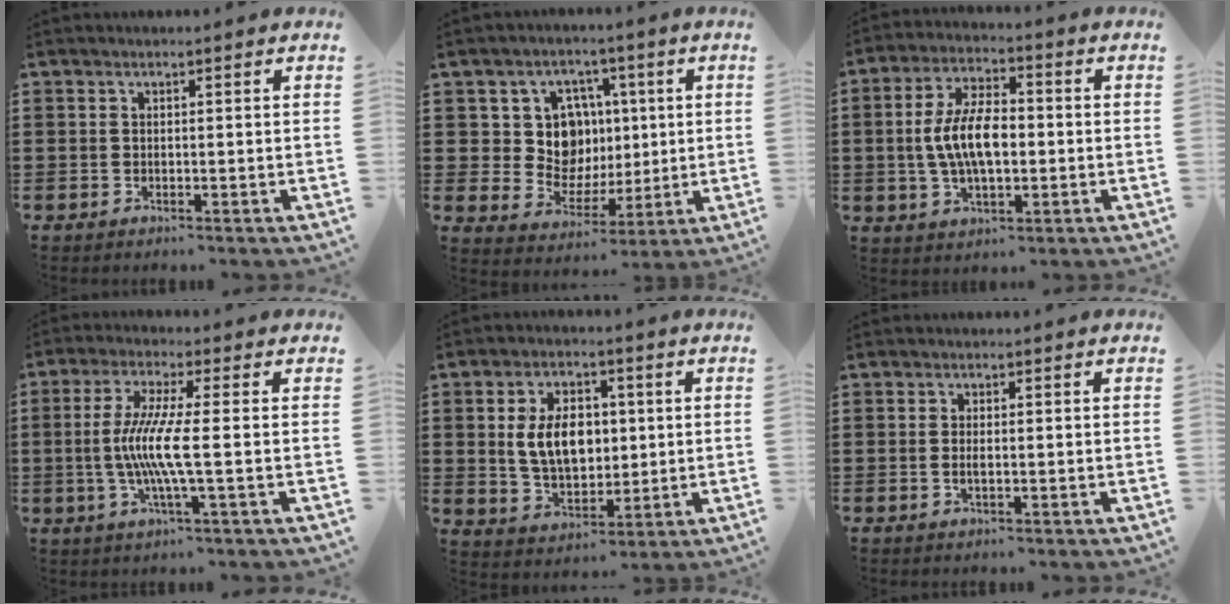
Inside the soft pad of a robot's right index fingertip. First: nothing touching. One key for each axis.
{"total": 9.7, "fx": 1.9, "fy": 8.6, "fz": 4.1, "tx": -0.095, "ty": 0.008, "tz": 0.042}
{"total": 8.9, "fx": -0.6, "fy": 4.1, "fz": 7.8, "tx": -0.169, "ty": 0.002, "tz": -0.016}
{"total": 7.9, "fx": -1.0, "fy": 0.0, "fz": 7.8, "tx": -0.168, "ty": -0.018, "tz": -0.029}
{"total": 8.6, "fx": 1.1, "fy": 5.6, "fz": 6.5, "tx": -0.132, "ty": 0.008, "tz": 0.013}
{"total": 1.1, "fx": -0.1, "fy": 0.3, "fz": 1.1, "tx": -0.021, "ty": -0.002, "tz": -0.002}